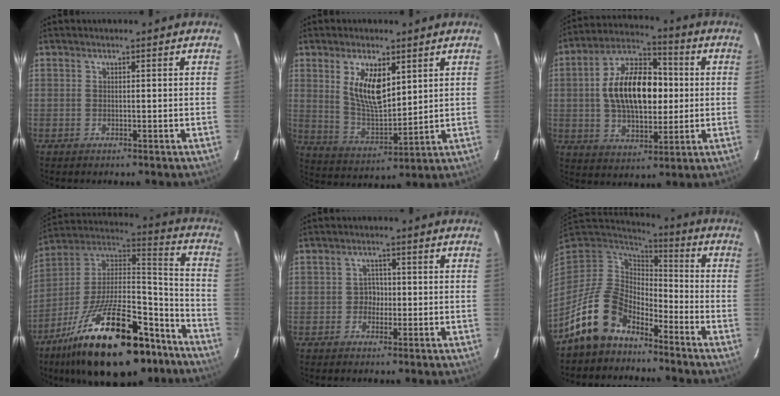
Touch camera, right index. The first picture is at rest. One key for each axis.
{"total": 10.7, "fx": 4.2, "fy": 4.8, "fz": 8.6, "tx": -0.158, "ty": 0.000, "tz": 0.094}
{"total": 16.9, "fx": 1.0, "fy": 9.6, "fz": 13.9, "tx": -0.246, "ty": 0.027, "tz": 0.019}
{"total": 31.1, "fx": -19.0, "fy": 12.7, "fz": 21.0, "tx": -0.371, "ty": -0.001, "tz": -0.289}
{"total": 2.4, "fx": -0.8, "fy": 2.2, "fz": 0.4, "tx": -0.005, "ty": 0.008, "tz": -0.014}
{"total": 13.3, "fx": -9.3, "fy": 7.3, "fz": 5.9, "tx": -0.135, "ty": 0.011, "tz": -0.167}